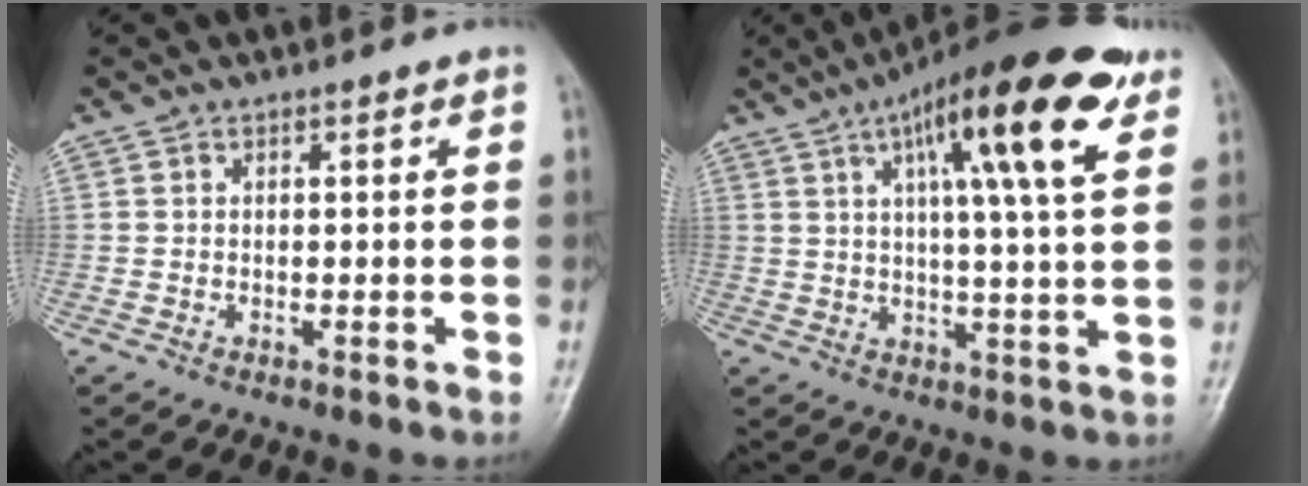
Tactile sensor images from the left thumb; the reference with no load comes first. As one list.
[{"total": 18.2, "force": [8.6, 3.6, 15.6], "torque": [-0.224, -0.011, 0.125]}]